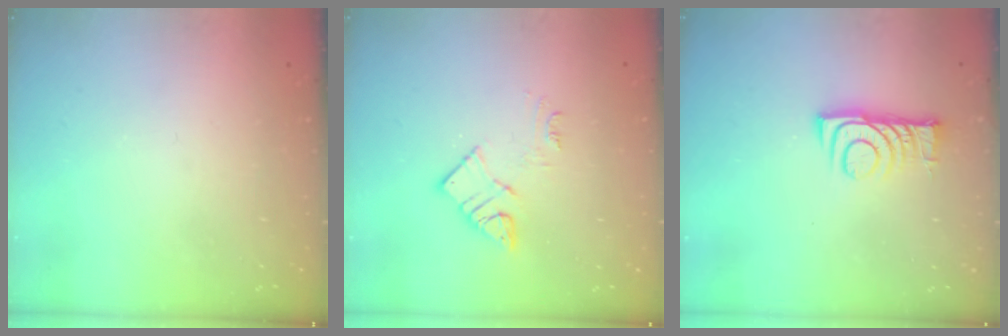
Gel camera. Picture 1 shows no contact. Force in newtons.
{"total": 7.9, "press": 7.9, "slide": 0.3}
{"total": 8.5, "press": 8.4, "slide": 0.9}